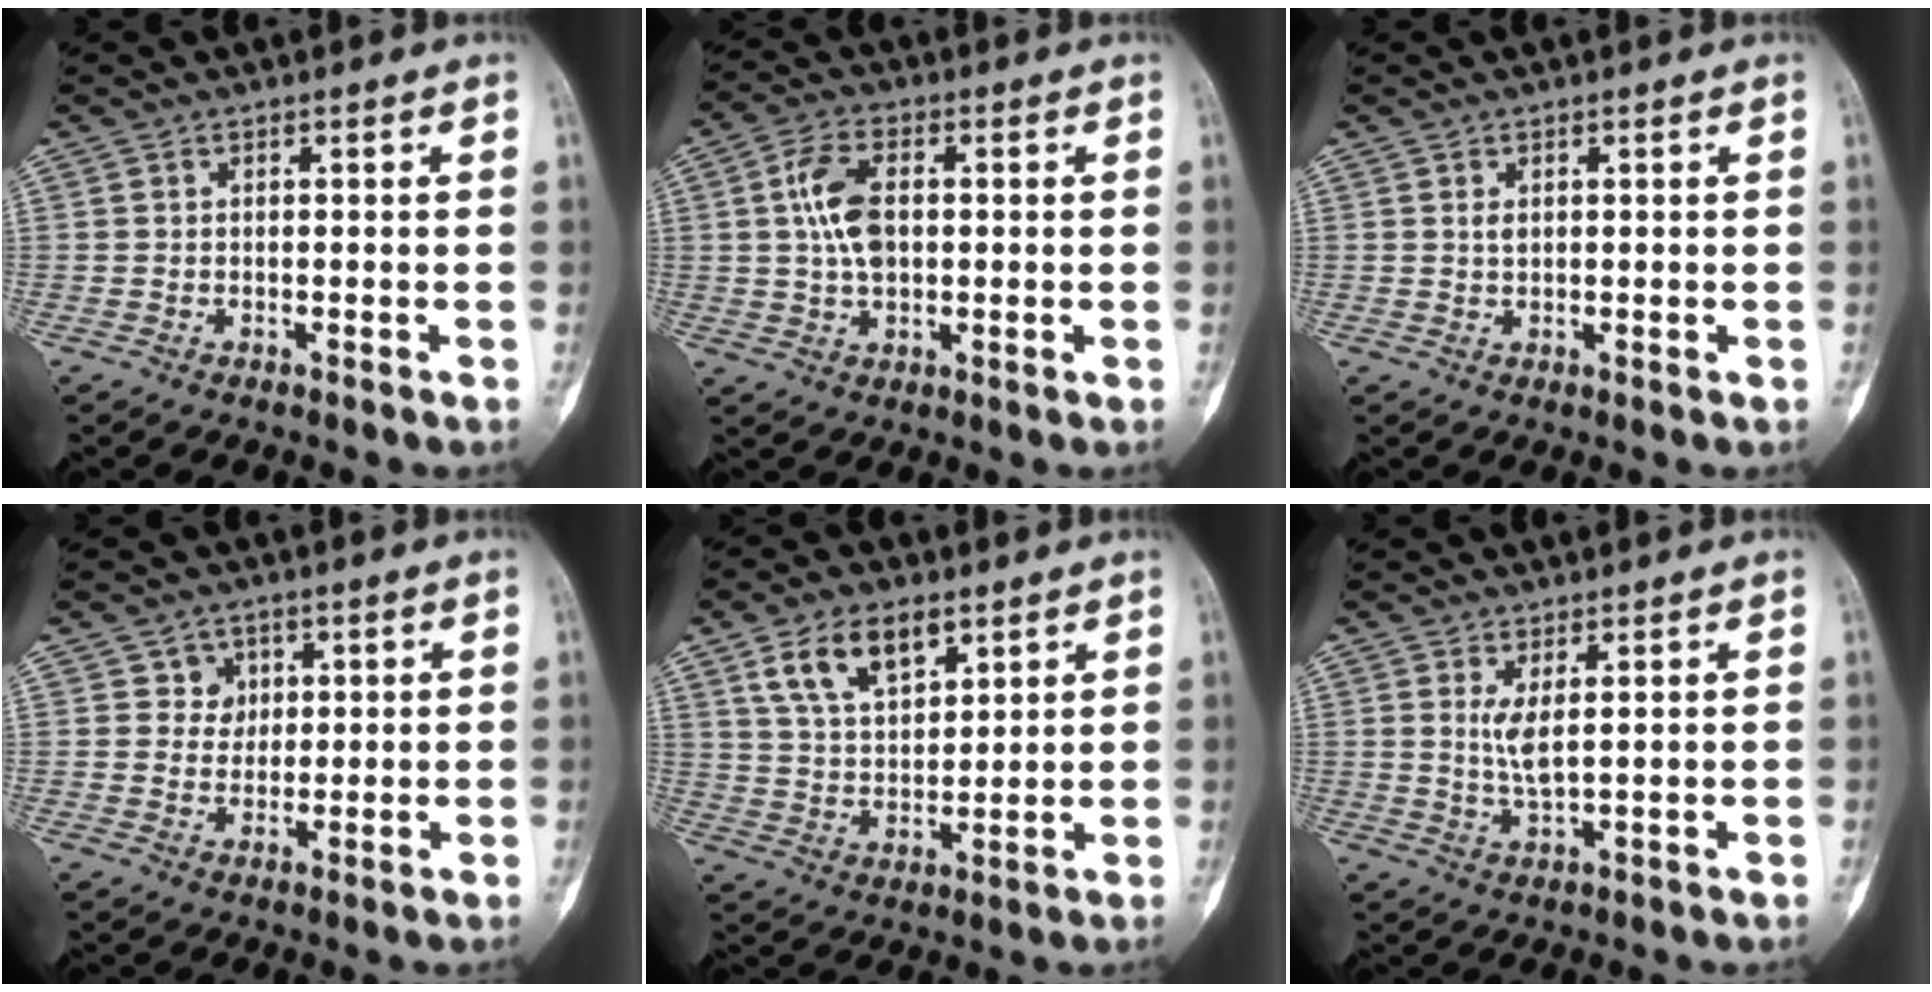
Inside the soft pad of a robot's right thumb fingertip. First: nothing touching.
{"total": 8.3, "force": [1.1, 4.9, 6.6], "torque": [-0.122, 0.009, 0.021]}
{"total": 1.1, "force": [0.5, 0.7, 0.7], "torque": [-0.008, -0.002, 0.010]}
{"total": 3.9, "force": [1.6, 3.5, 0.3], "torque": [0.023, -0.003, 0.023]}
{"total": 10.7, "force": [6.0, 5.6, 6.9], "torque": [-0.109, -0.024, 0.119]}
{"total": 3.6, "force": [1.3, 0.9, 3.2], "torque": [-0.068, -0.017, 0.034]}